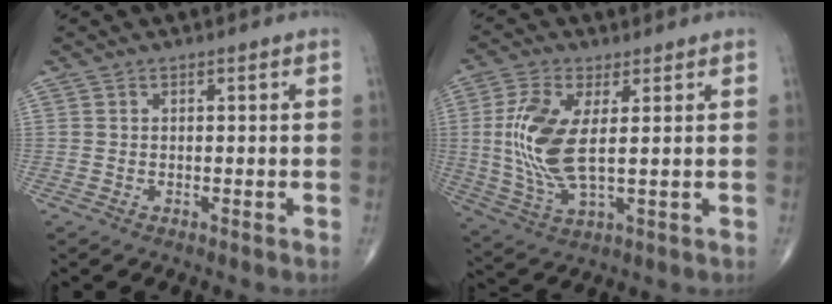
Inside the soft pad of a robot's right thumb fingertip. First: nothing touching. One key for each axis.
{"total": 10.2, "fx": 1.1, "fy": 3.6, "fz": 9.5, "tx": -0.228, "ty": -0.010, "tz": 0.025}